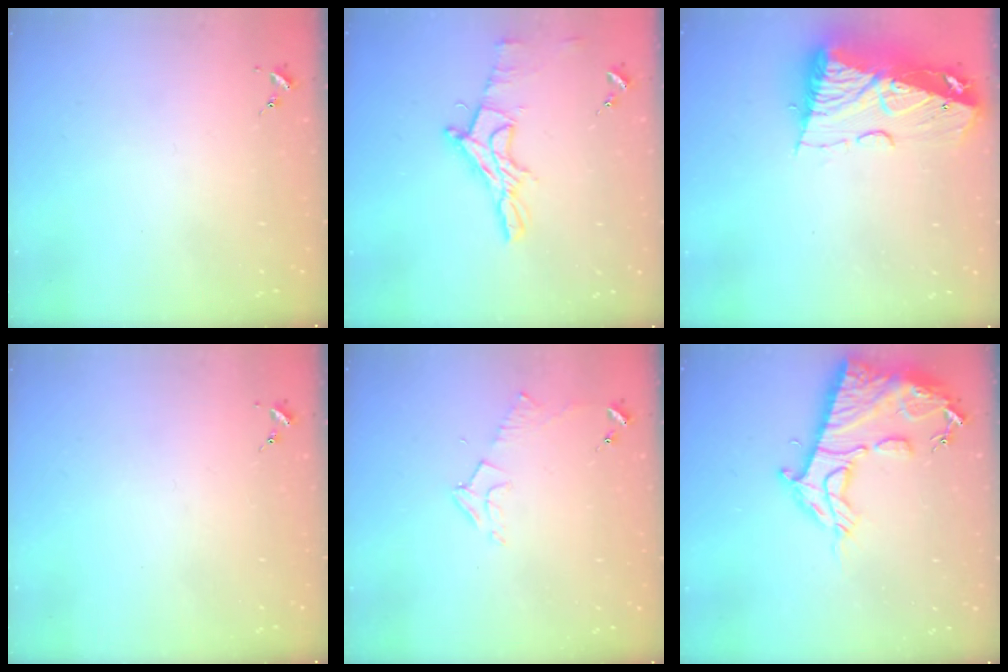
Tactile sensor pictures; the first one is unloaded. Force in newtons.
{"total": 11.8, "press": 11.7, "slide": 1.0}
{"total": 16.6, "press": 16.5, "slide": 1.8}
{"total": 0.0}
{"total": 5.9, "press": 5.9, "slide": 0.8}
{"total": 18.2, "press": 18.1, "slide": 1.7}